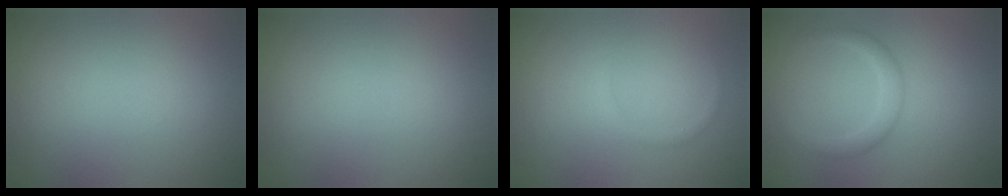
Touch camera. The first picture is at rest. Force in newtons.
{"total": 0.0}
{"total": 0.7, "press": 0.7, "slide": 0.1}
{"total": 1.9, "press": 1.9, "slide": 0.0}